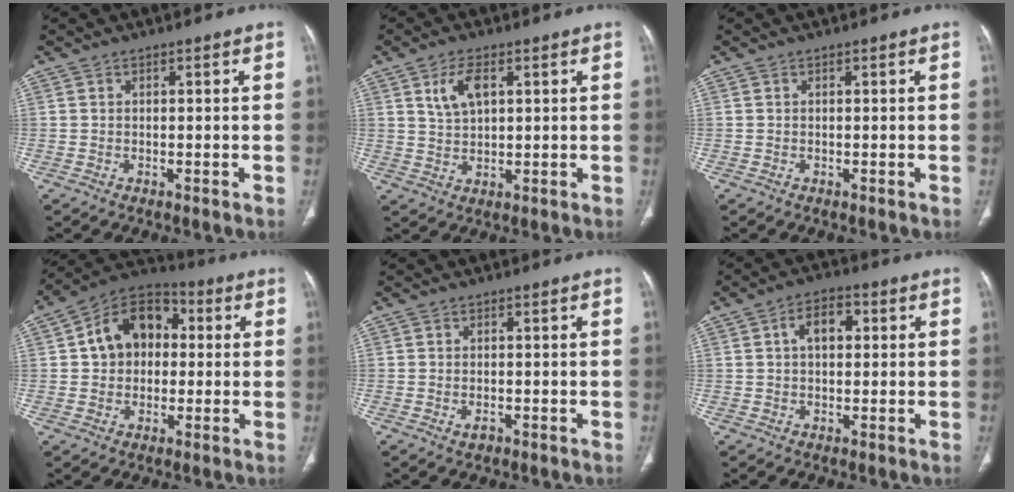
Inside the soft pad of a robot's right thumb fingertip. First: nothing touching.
{"total": 5.7, "force": [2.3, 2.9, 4.3], "torque": [-0.079, -0.005, 0.050]}
{"total": 0.0}
{"total": 13.2, "force": [1.8, 9.9, 8.6], "torque": [-0.104, 0.026, 0.018]}
{"total": 1.5, "force": [-0.7, 0.9, 1.0], "torque": [-0.016, 0.002, -0.008]}
{"total": 5.8, "force": [1.3, 3.5, 4.5], "torque": [-0.065, 0.014, 0.016]}